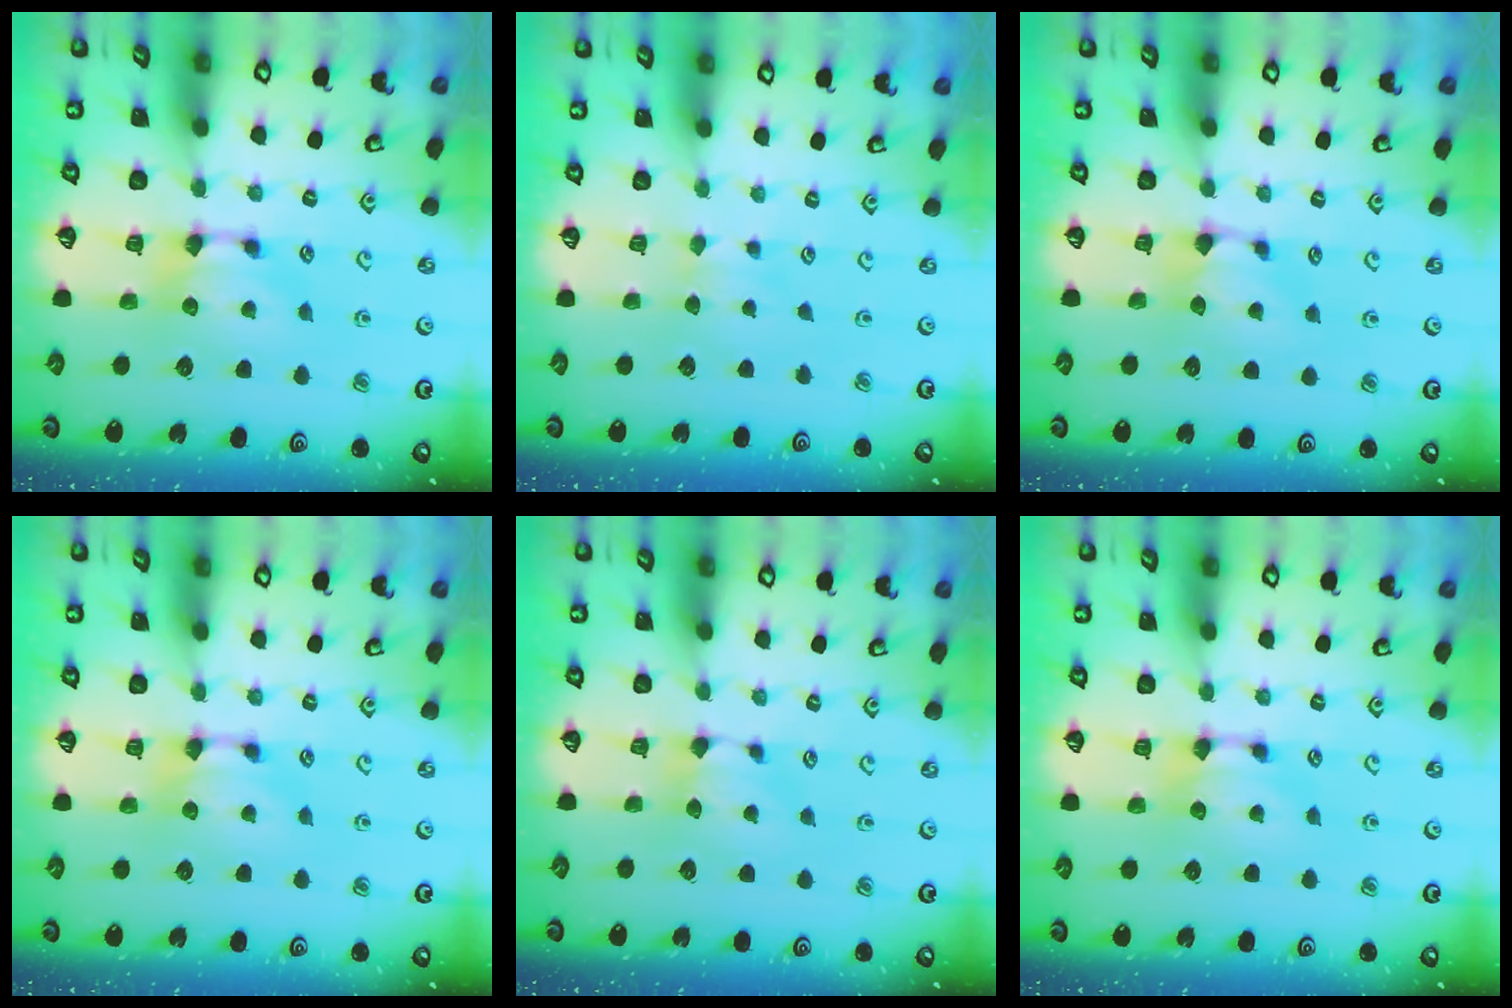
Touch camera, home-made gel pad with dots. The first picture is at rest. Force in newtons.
{"total": 2.9, "press": 2.9, "slide": 0.4}
{"total": 0.9, "press": 0.6, "slide": 0.6}
{"total": 0.0}
{"total": 1.3, "press": 1.2, "slide": 0.6}
{"total": 0.0}